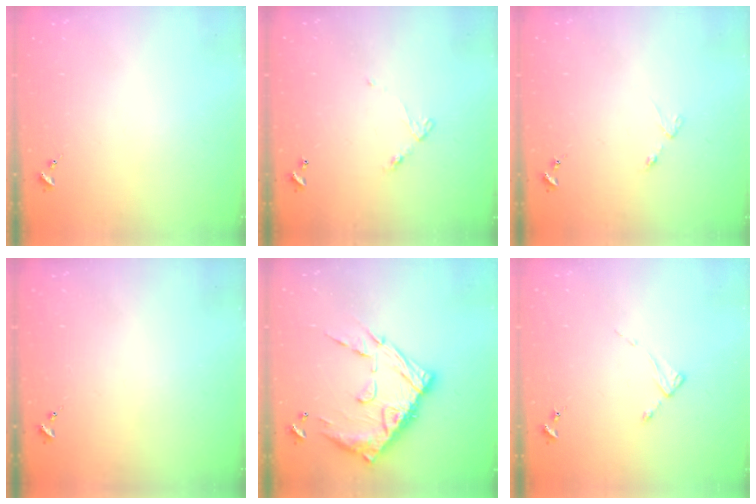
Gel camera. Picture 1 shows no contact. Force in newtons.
{"total": 4.5, "press": 4.5, "slide": 0.3}
{"total": 2.5, "press": 2.4, "slide": 0.4}
{"total": 0.0}
{"total": 19.1, "press": 19.0, "slide": 1.7}
{"total": 2.0, "press": 2.0, "slide": 0.3}